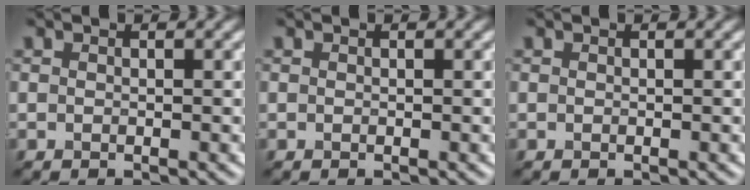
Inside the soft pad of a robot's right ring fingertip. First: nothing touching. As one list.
[{"total": 0.0}, {"total": 0.0}]